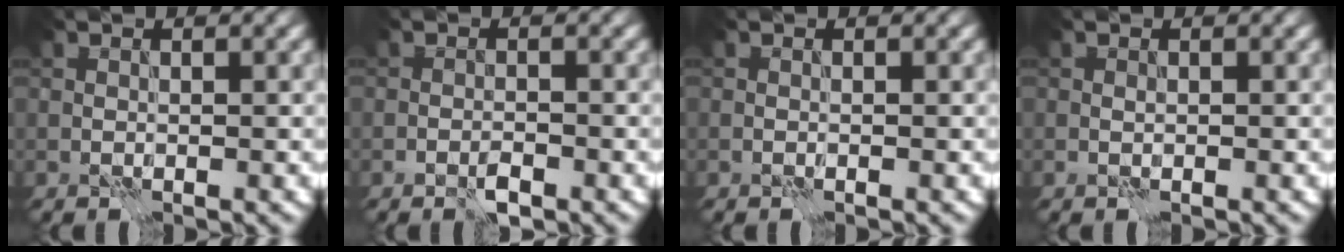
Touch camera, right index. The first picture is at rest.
{"total": 1.6, "force": [-1.0, 0.8, 1.0], "torque": [-0.018, 0.002, -0.019]}
{"total": 0.0}
{"total": 0.6, "force": [0.1, 0.4, 0.4], "torque": [-0.009, 0.001, 0.000]}